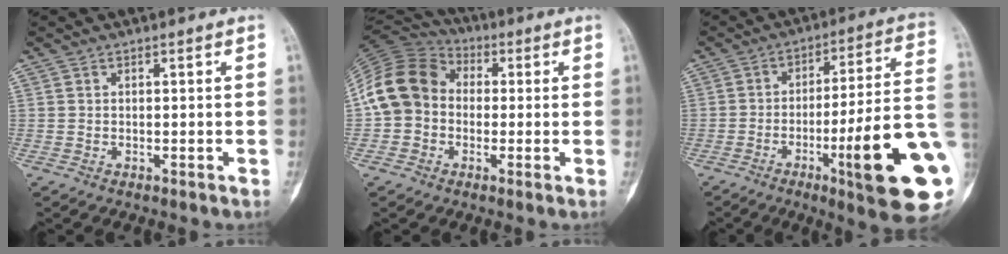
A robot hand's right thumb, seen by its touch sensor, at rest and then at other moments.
{"total": 13.0, "force": [0.0, 10.8, 7.1], "torque": [-0.126, 0.038, -0.013]}
{"total": 21.8, "force": [-6.4, 2.7, 20.7], "torque": [-0.254, 0.013, -0.089]}